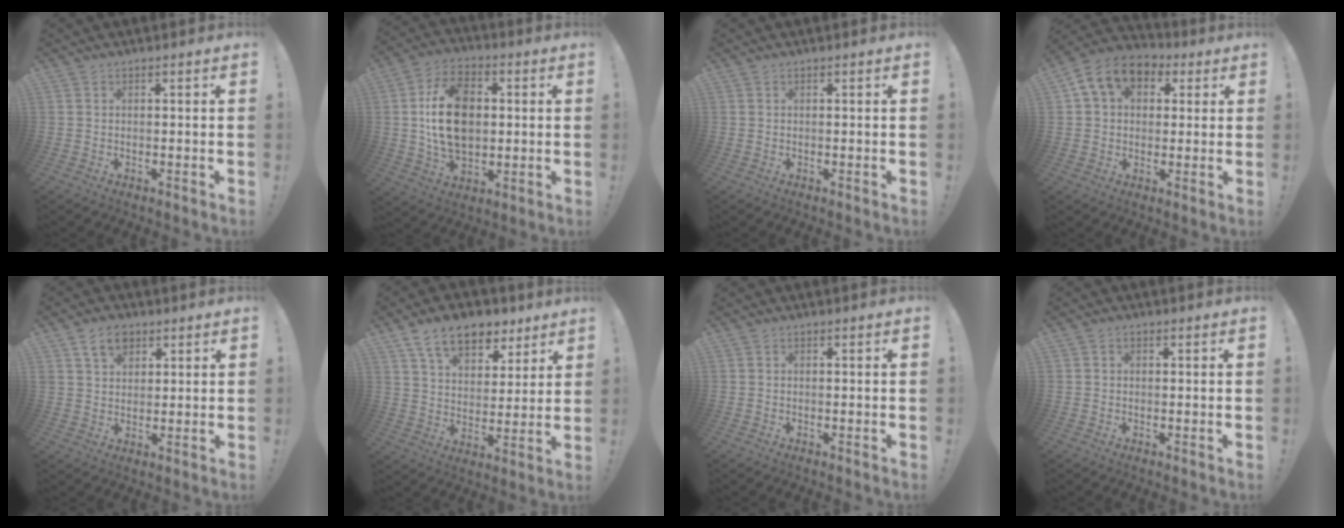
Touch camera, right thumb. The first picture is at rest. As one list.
[{"total": 17.5, "force": [1.3, 12.1, 12.5], "torque": [-0.208, 0.005, 0.023]}, {"total": 0.0}, {"total": 11.4, "force": [4.2, 8.3, 6.6], "torque": [-0.096, -0.008, 0.083]}, {"total": 7.4, "force": [4.2, 5.1, 3.3], "torque": [-0.057, -0.008, 0.080]}, {"total": 14.0, "force": [8.9, 8.0, 7.2], "torque": [-0.121, -0.045, 0.164]}, {"total": 0.0}, {"total": 0.9, "force": [-0.1, 0.7, 0.4], "torque": [0.001, -0.001, -0.003]}]